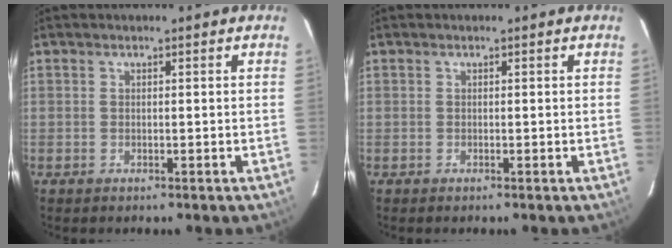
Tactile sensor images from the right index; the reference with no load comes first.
{"total": 1.2, "force": [-0.3, -0.3, -1.1], "torque": [0.018, -0.001, -0.009]}